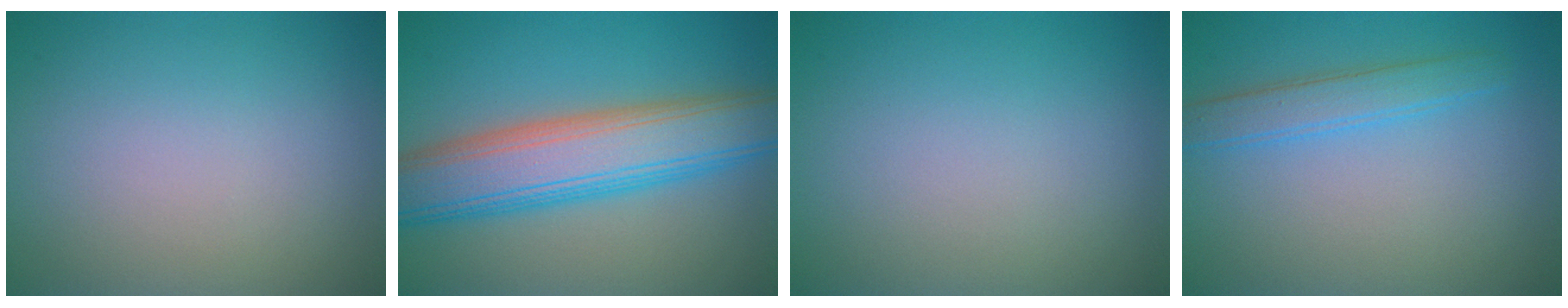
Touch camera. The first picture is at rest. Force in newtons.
{"total": 9.1, "press": 9.1, "slide": 0.5}
{"total": 0.0}
{"total": 2.6, "press": 2.6, "slide": 0.1}